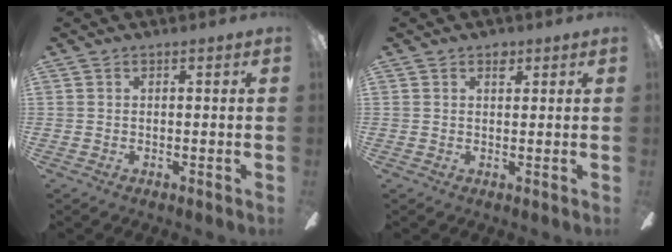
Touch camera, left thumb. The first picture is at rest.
{"total": 2.3, "force": [1.5, 1.4, 1.2], "torque": [-0.001, -0.005, 0.021]}